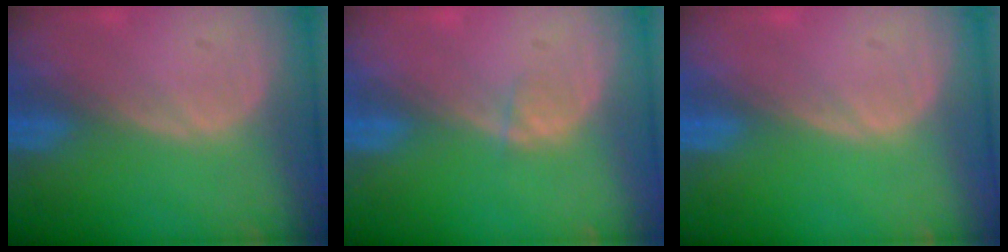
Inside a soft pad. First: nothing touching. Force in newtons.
{"total": 0.8, "press": 0.8, "slide": 0.1}
{"total": 0.0}